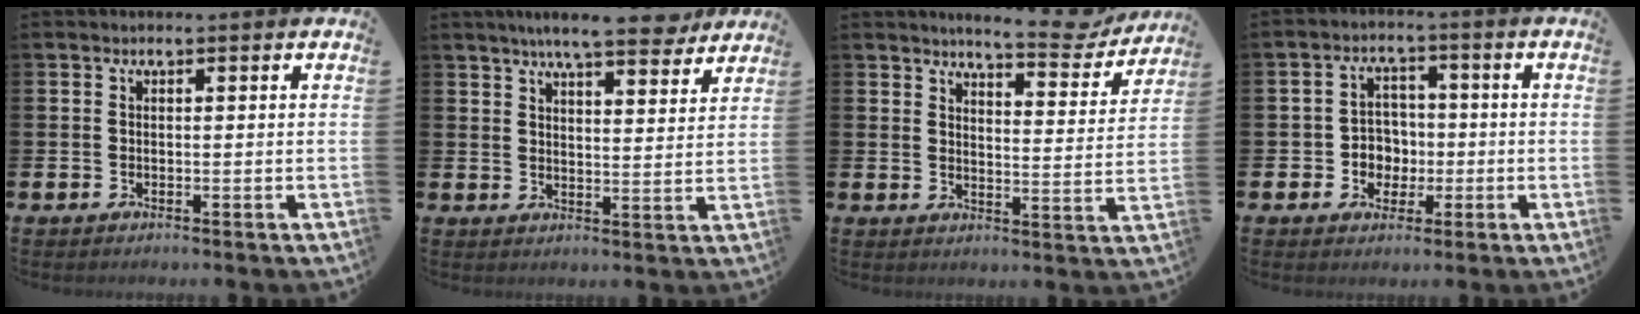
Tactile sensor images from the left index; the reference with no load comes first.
{"total": 7.8, "force": [7.1, 0.9, 3.0], "torque": [-0.053, -0.034, 0.124]}
{"total": 6.4, "force": [5.9, 1.0, 2.1], "torque": [-0.034, -0.038, 0.099]}
{"total": 4.3, "force": [-0.5, 4.1, 1.2], "torque": [-0.026, -0.001, -0.017]}